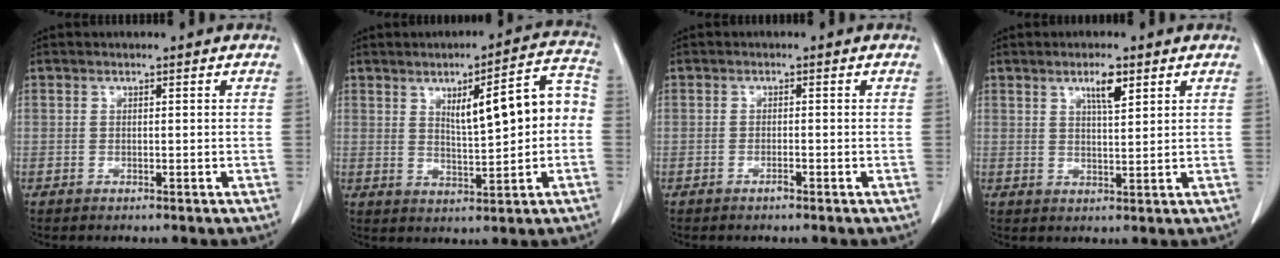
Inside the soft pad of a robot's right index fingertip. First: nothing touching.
{"total": 10.7, "force": [1.0, 2.3, 10.4], "torque": [-0.143, 0.031, 0.020]}
{"total": 1.0, "force": [-0.7, 0.1, 0.7], "torque": [-0.015, 0.000, -0.012]}
{"total": 3.9, "force": [2.2, 0.7, 3.1], "torque": [-0.054, -0.001, 0.038]}